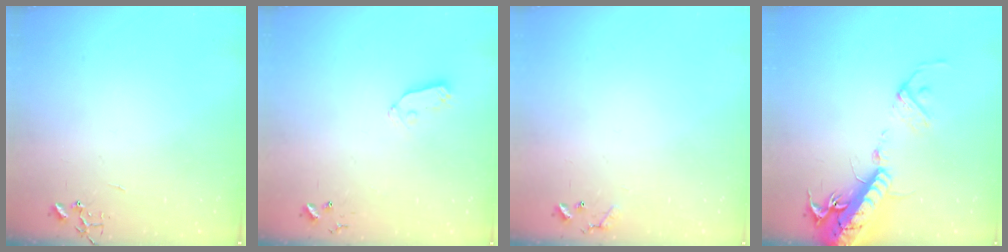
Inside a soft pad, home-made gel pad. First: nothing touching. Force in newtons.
{"total": 6.0, "press": 6.0, "slide": 0.5}
{"total": 7.7, "press": 7.7, "slide": 0.5}
{"total": 20.6, "press": 20.2, "slide": 4.3}